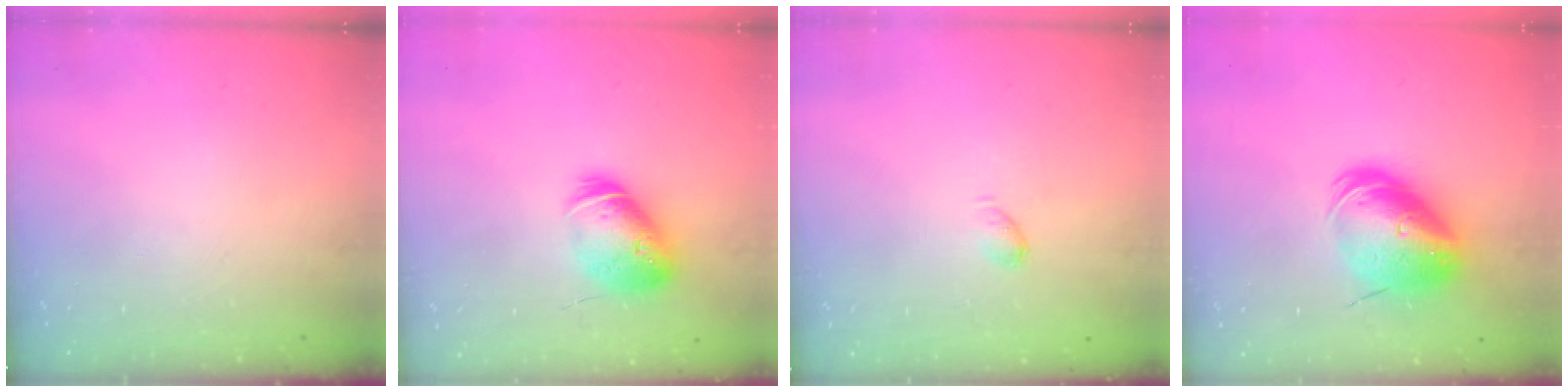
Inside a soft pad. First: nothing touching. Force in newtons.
{"total": 15.5, "press": 15.4, "slide": 2.2}
{"total": 3.0, "press": 3.0, "slide": 0.5}
{"total": 13.3, "press": 13.0, "slide": 2.5}